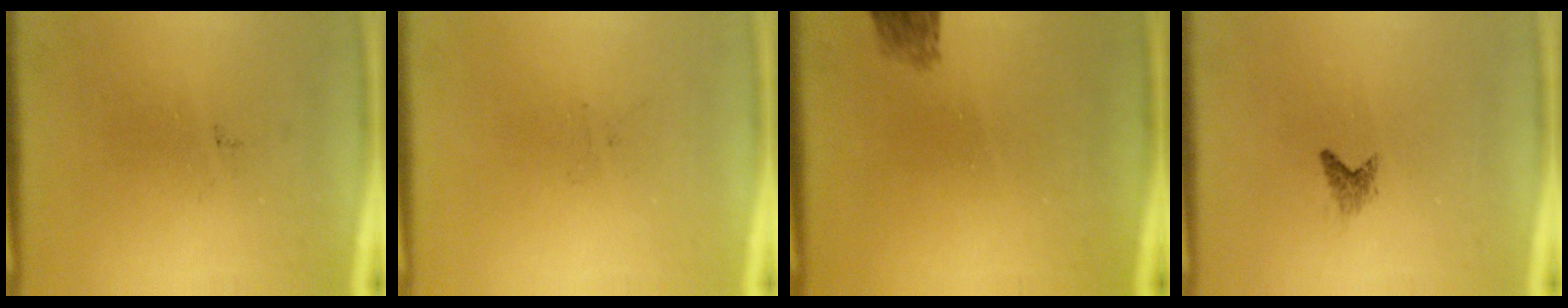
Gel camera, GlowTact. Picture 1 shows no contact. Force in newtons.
{"total": 0.0}
{"total": 2.2}
{"total": 1.0}